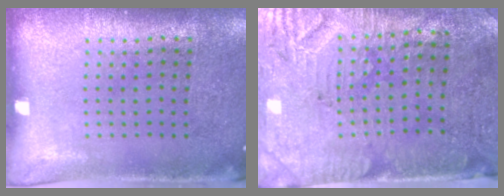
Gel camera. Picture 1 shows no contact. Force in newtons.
{"total": 3.1, "press": 2.7, "slide": 1.4}